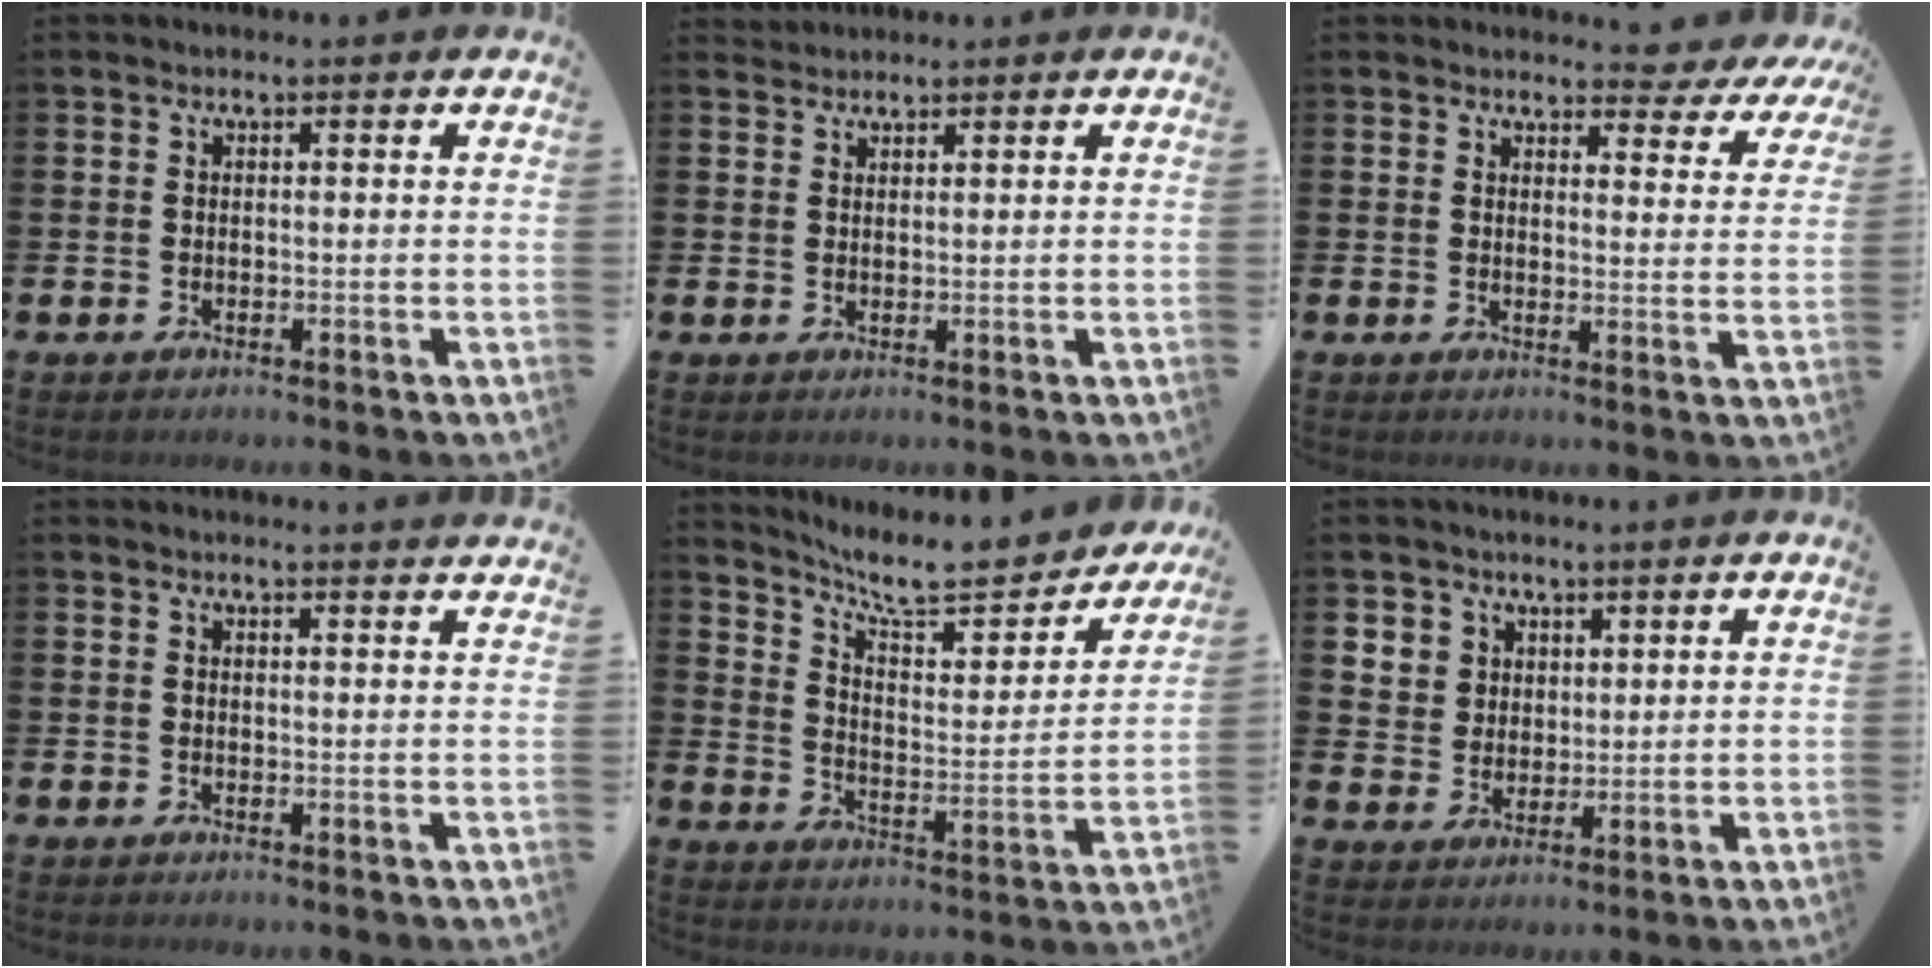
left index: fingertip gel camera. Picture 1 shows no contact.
{"total": 1.9, "force": [1.8, 0.5, -0.2], "torque": [0.007, -0.005, 0.033]}
{"total": 3.5, "force": [3.2, 1.2, 0.4], "torque": [-0.004, -0.028, 0.051]}
{"total": 1.2, "force": [1.2, -0.2, 0.0], "torque": [0.007, -0.009, 0.022]}
{"total": 9.0, "force": [8.1, 1.9, 3.4], "torque": [-0.088, -0.063, 0.138]}
{"total": 4.7, "force": [3.1, 3.5, 0.1], "torque": [-0.014, -0.002, 0.056]}